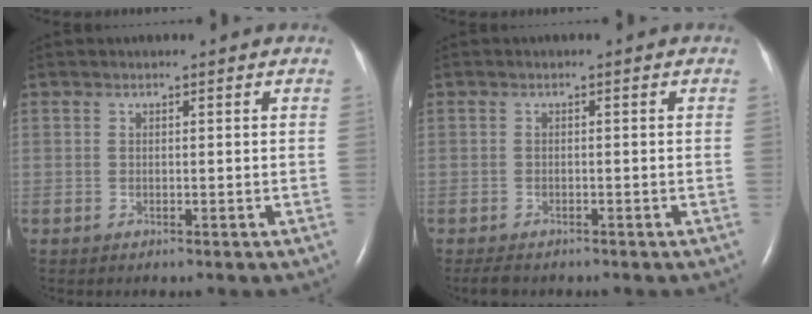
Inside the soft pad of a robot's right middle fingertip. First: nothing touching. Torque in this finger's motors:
{"motor_torque": [0.04, -0.04, -0.02, 0.00]}